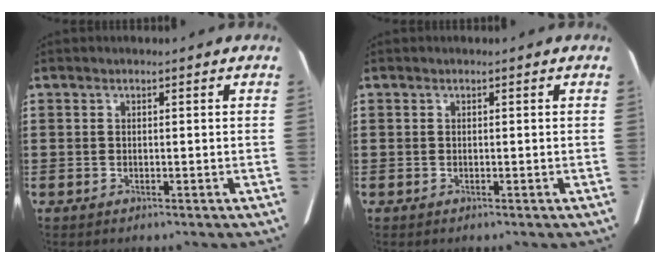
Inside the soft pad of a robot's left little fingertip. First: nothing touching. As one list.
[{"total": 0.0}]